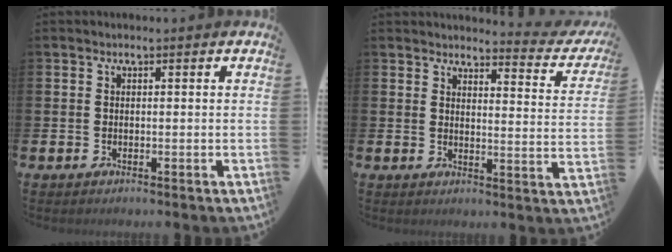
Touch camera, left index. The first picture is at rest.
{"total": 3.2, "force": [3.1, 0.6, 0.6], "torque": [-0.002, -0.035, 0.043]}